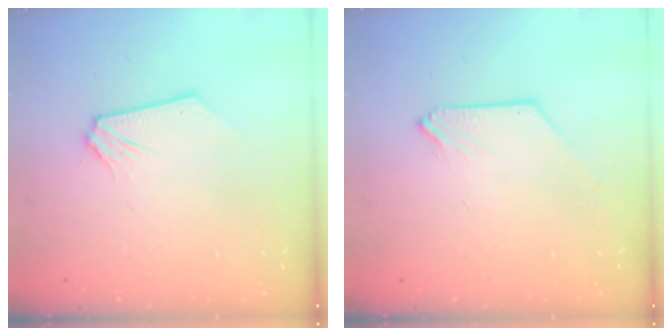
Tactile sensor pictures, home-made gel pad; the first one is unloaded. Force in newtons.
{"total": 0.0}